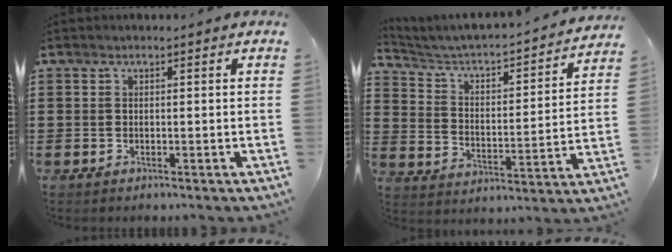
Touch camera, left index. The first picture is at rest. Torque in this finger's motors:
{"motor_torque": [2.14, 0.00, 0.01, 0.03]}